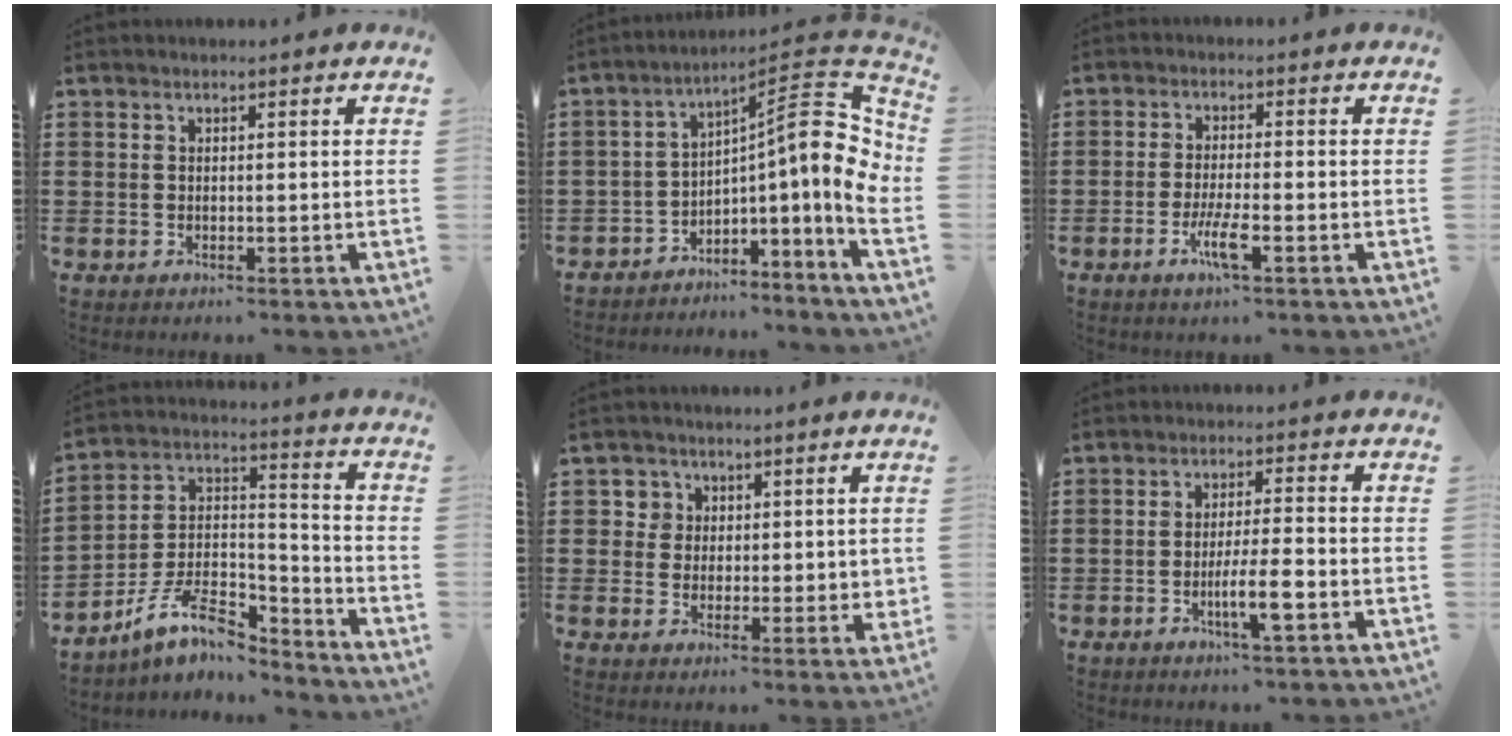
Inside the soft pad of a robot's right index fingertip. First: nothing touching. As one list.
[{"total": 11.3, "force": [-1.1, 2.7, 10.9], "torque": [-0.153, -0.025, -0.037]}, {"total": 4.6, "force": [-2.2, 0.6, 4.0], "torque": [-0.087, -0.012, -0.043]}, {"total": 9.9, "force": [-7.5, 3.8, 5.1], "torque": [-0.114, 0.011, -0.151]}, {"total": 4.5, "force": [1.9, 4.1, 0.7], "torque": [-0.024, 0.012, 0.033]}, {"total": 5.9, "force": [-2.2, 0.4, 5.4], "torque": [-0.102, -0.013, -0.041]}]